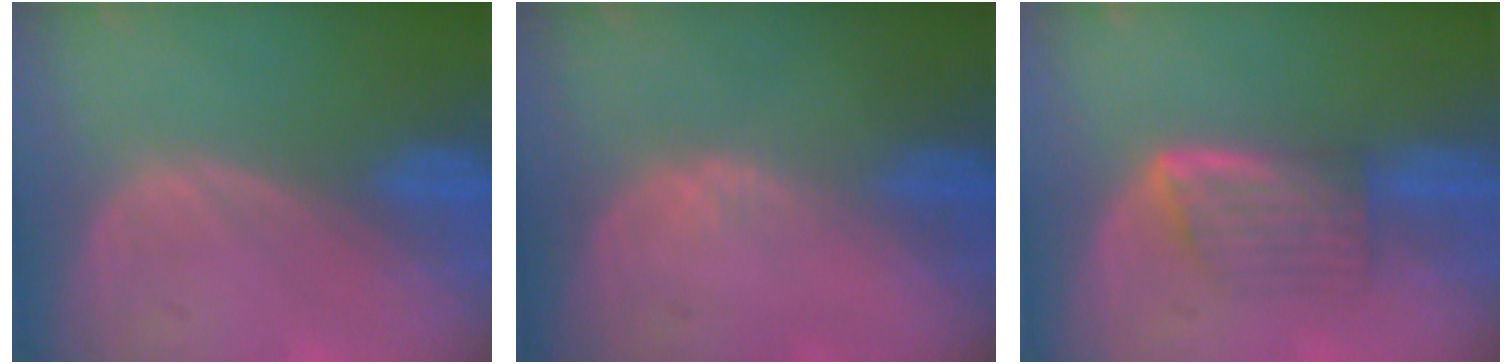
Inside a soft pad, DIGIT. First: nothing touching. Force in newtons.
{"total": 1.2, "press": 0.9, "slide": 0.8}
{"total": 5.7, "press": 5.3, "slide": 2.3}